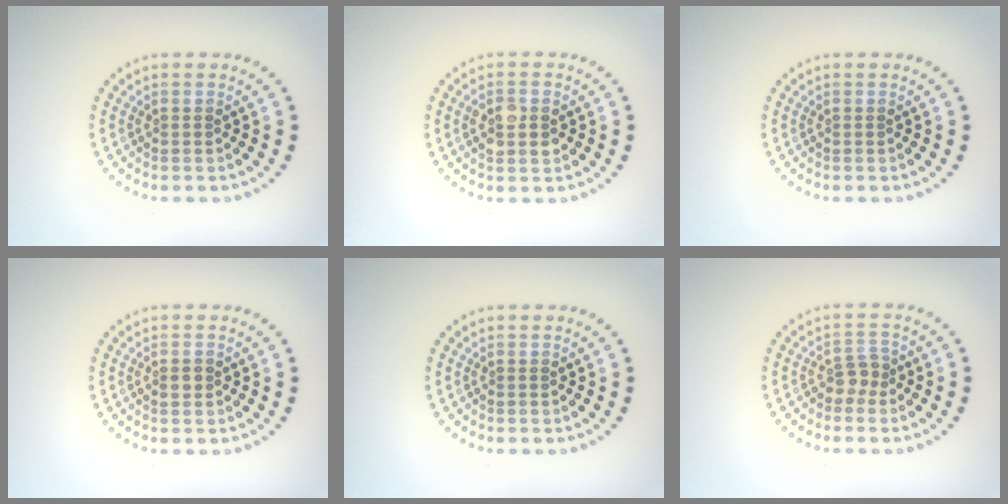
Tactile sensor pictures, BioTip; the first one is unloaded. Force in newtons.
{"total": 2.7, "press": 2.7, "slide": 0.1}
{"total": 0.0}
{"total": 1.1, "press": 1.1, "slide": 0.2}
{"total": 0.0}
{"total": 1.7, "press": 1.4, "slide": 1.0}